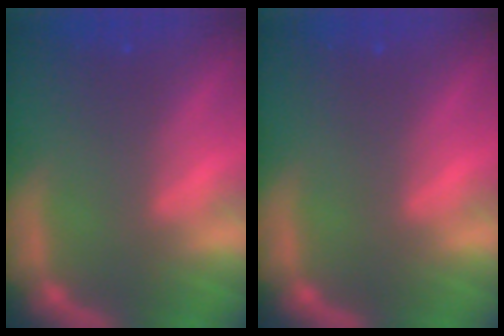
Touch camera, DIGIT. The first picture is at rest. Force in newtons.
{"total": 0.0}